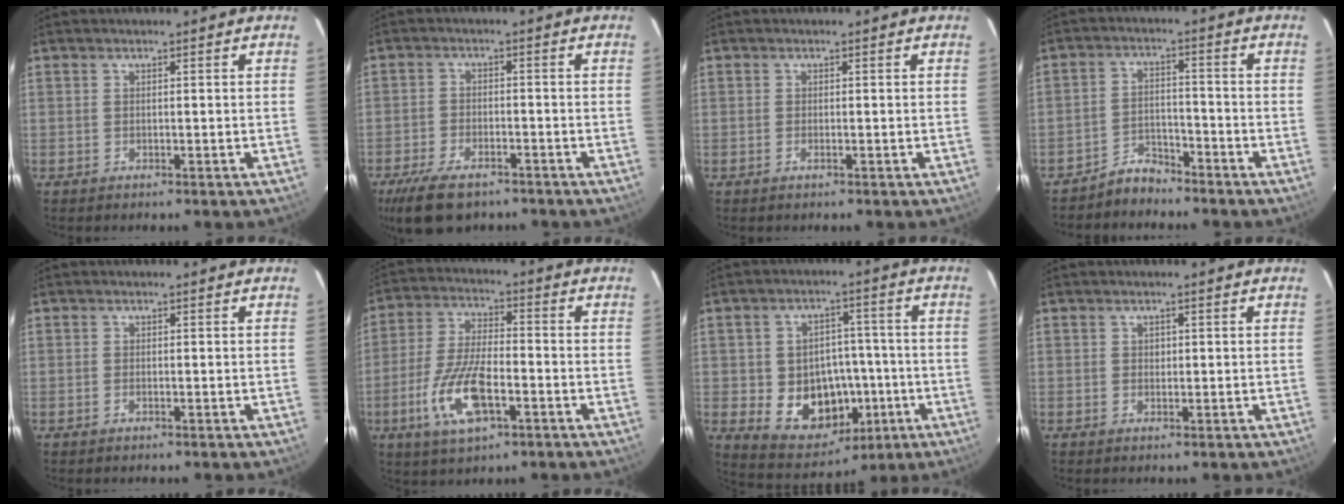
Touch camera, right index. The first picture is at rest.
{"total": 10.4, "force": [-7.5, 4.5, 5.6], "torque": [-0.140, -0.016, -0.133]}
{"total": 0.6, "force": [-0.2, 0.1, 0.6], "torque": [-0.013, 0.000, -0.005]}
{"total": 4.7, "force": [-4.4, 1.7, 0.3], "torque": [-0.013, 0.018, -0.077]}
{"total": 0.5, "force": [-0.2, 0.3, 0.3], "torque": [-0.007, 0.000, -0.005]}
{"total": 12.9, "force": [-5.0, 4.9, 10.9], "torque": [-0.233, -0.008, -0.092]}
{"total": 13.5, "force": [-3.2, 11.0, 7.2], "torque": [-0.146, 0.014, -0.025]}
{"total": 0.8, "force": [0.1, 0.7, 0.1], "torque": [0.002, 0.002, 0.002]}